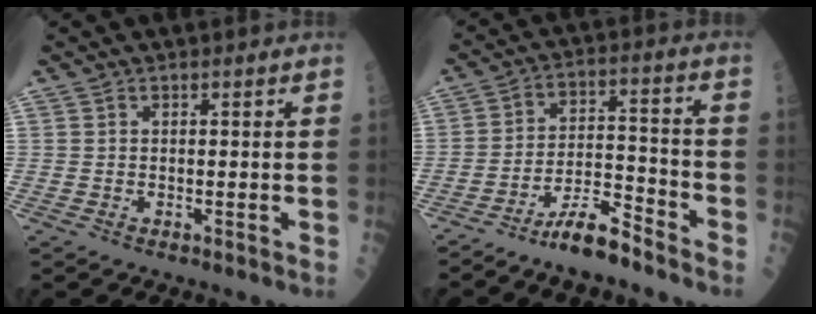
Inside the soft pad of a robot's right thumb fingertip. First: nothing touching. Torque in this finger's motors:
{"motor_torque": [2.64, 2.04, 0.81, -0.75, -0.01]}